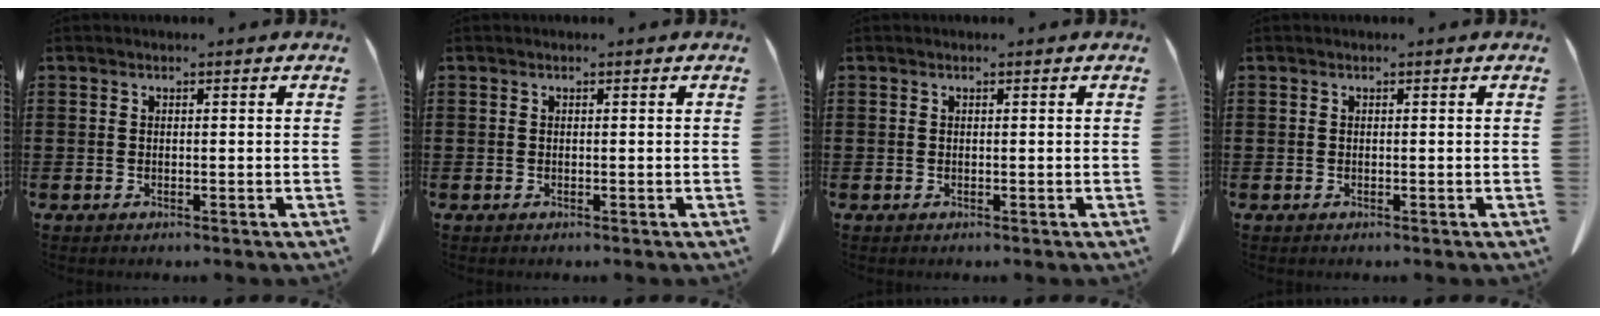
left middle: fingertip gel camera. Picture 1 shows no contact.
{"total": 0.0}
{"total": 0.0}
{"total": 0.0}